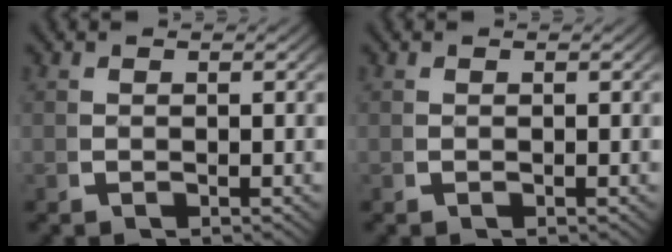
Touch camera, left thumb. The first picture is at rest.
{"total": 0.0}